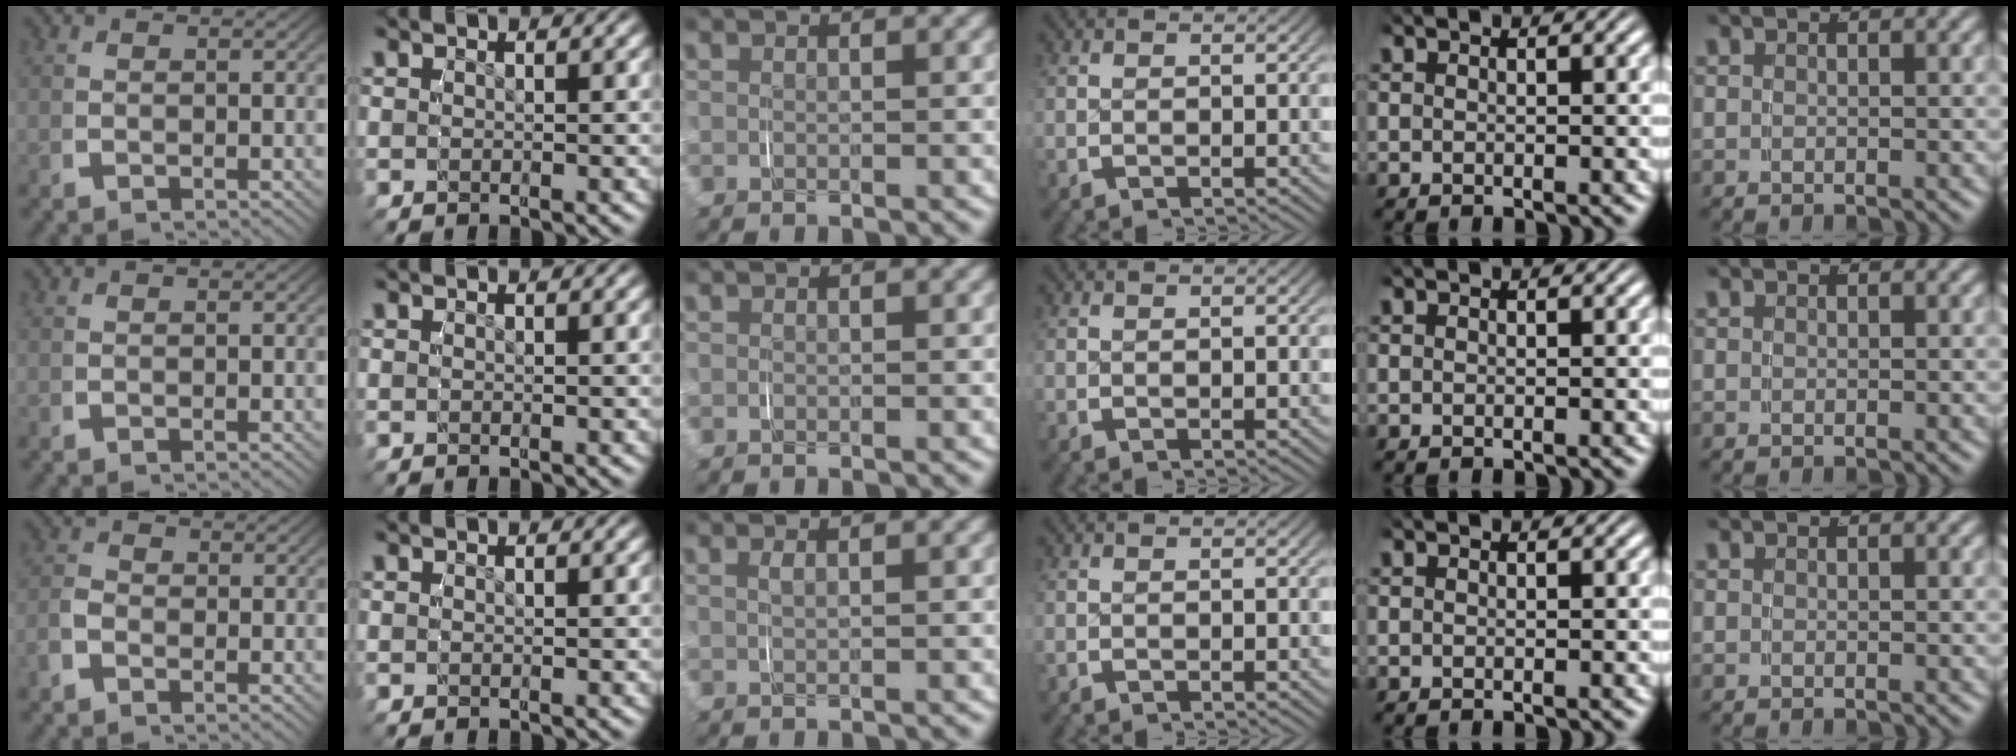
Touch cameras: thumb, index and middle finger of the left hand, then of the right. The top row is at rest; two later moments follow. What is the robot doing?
{"motion": "grasp_and_lifting", "object": "paper"}